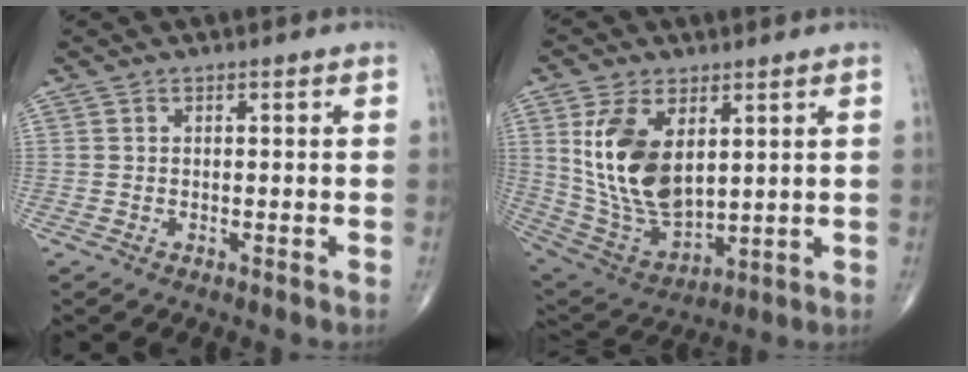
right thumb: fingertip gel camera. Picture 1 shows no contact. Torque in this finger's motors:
{"motor_torque": [-0.83, 1.98, 1.69, 0.31, 0.57]}